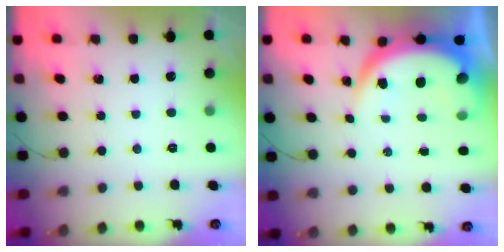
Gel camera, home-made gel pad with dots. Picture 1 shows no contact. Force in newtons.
{"total": 9.1, "press": 9.1, "slide": 1.1}